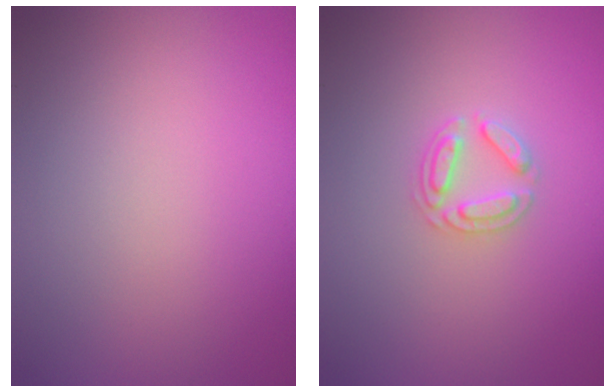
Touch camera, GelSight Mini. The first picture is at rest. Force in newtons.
{"total": 2.5, "press": 2.5, "slide": 0.4}